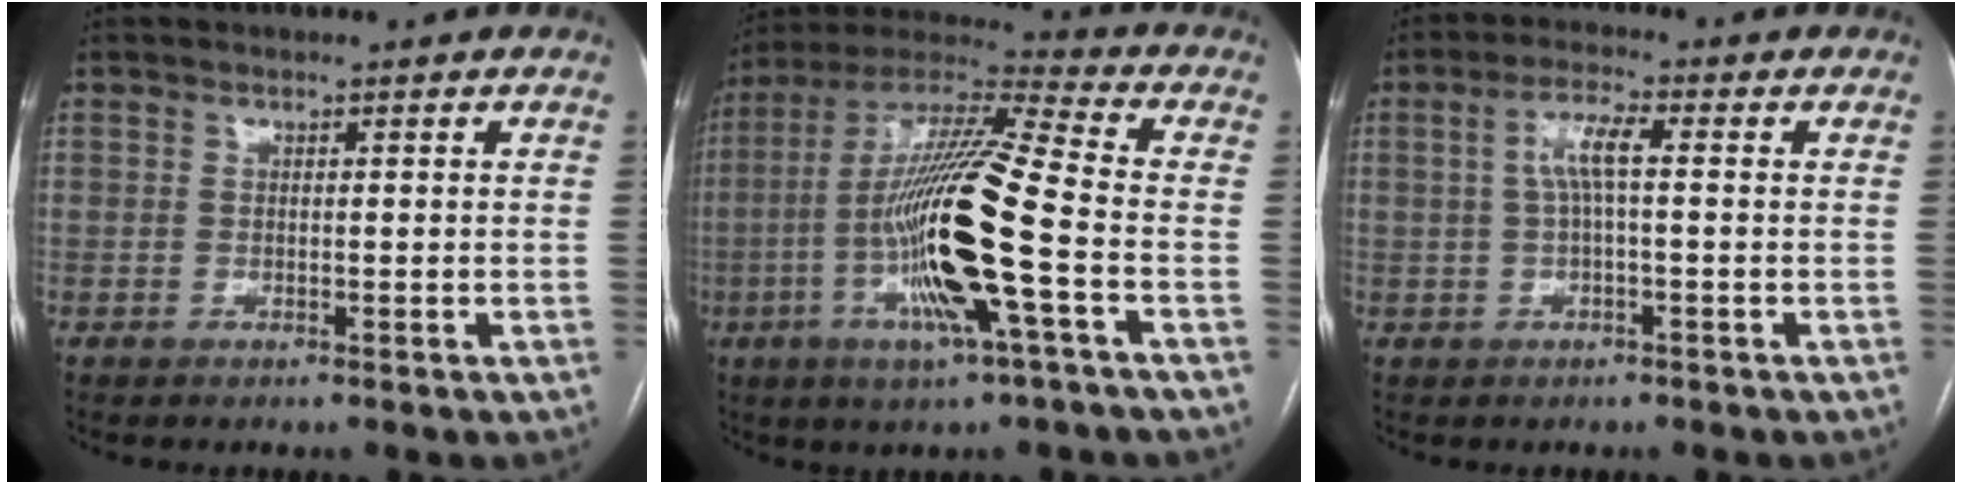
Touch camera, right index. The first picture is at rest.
{"total": 18.5, "force": [-4.4, 0.4, 18.0], "torque": [-0.356, -0.008, -0.088]}
{"total": 4.8, "force": [0.6, 0.7, 4.7], "torque": [-0.093, 0.015, 0.011]}